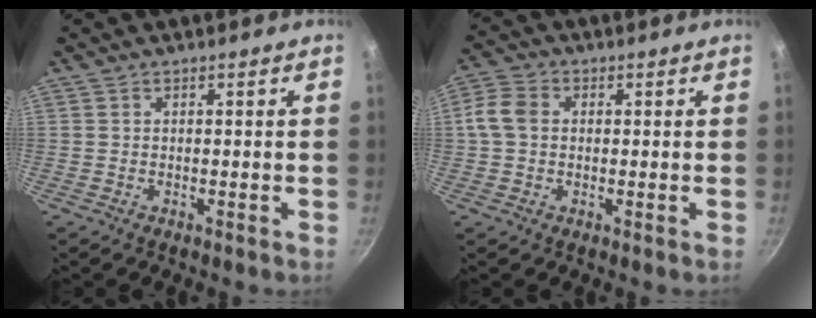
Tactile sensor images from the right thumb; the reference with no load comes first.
{"total": 5.7, "force": [0.3, 4.4, 3.5], "torque": [-0.065, 0.011, -0.008]}